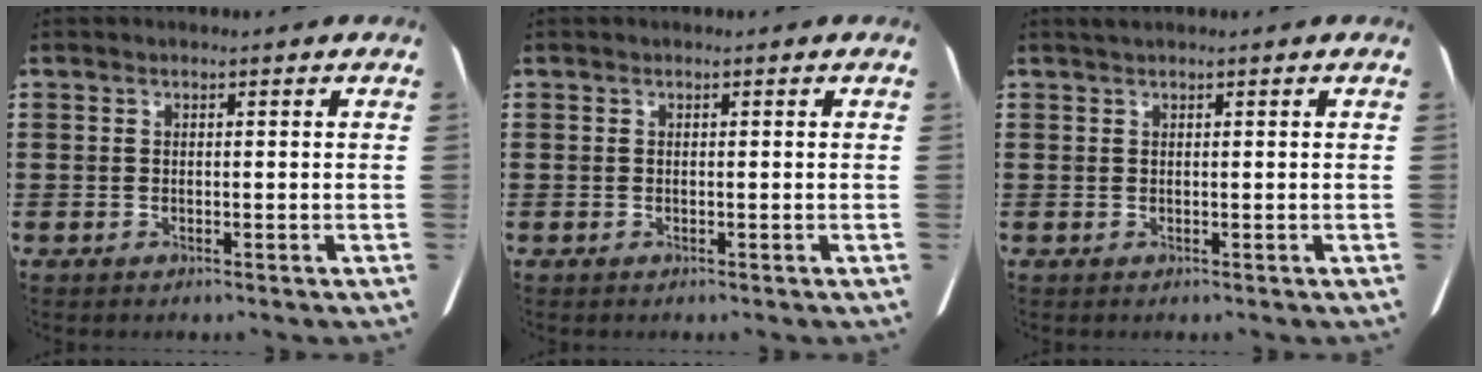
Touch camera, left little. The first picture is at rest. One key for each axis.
{"total": 0.0}
{"total": 0.6, "fx": 0.4, "fy": 0.0, "fz": 0.4, "tx": -0.009, "ty": 0.002, "tz": 0.008}